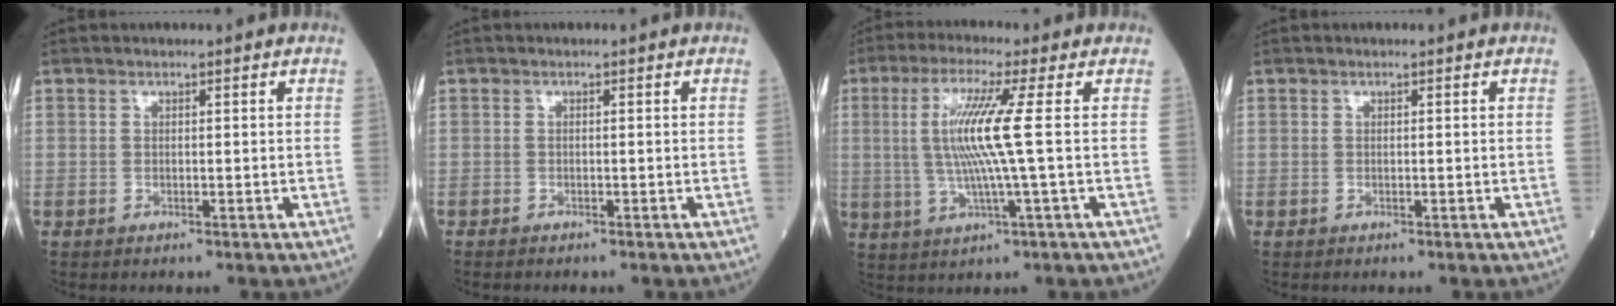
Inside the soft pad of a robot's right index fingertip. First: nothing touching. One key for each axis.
{"total": 1.0, "fx": -1.0, "fy": 0.2, "fz": 0.3, "tx": -0.006, "ty": -0.001, "tz": -0.013}
{"total": 9.1, "fx": 0.9, "fy": -1.3, "fz": 9.0, "tx": -0.188, "ty": -0.001, "tz": 0.019}
{"total": 0.0}